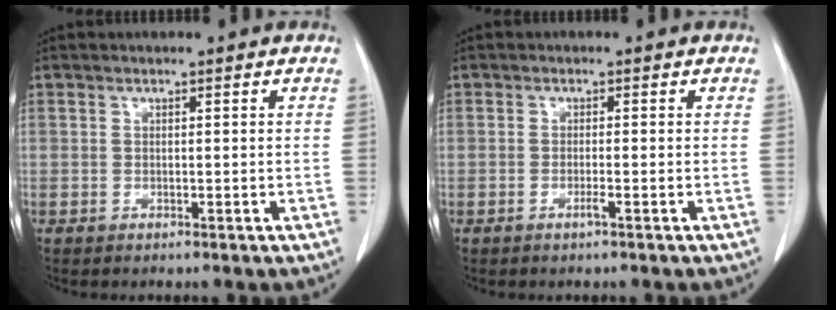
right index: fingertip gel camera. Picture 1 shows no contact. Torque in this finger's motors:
{"motor_torque": [0.13, 0.02, -0.02, 0.02]}